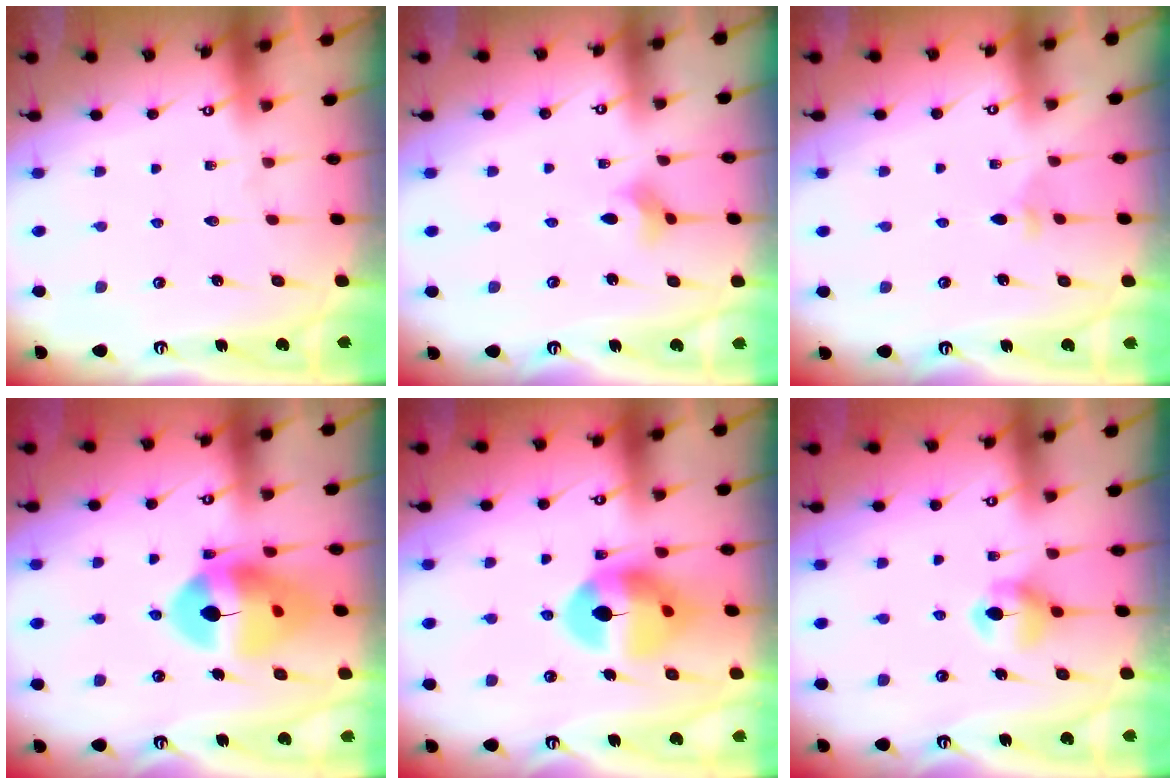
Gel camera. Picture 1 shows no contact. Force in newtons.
{"total": 2.6, "press": 2.6, "slide": 0.5}
{"total": 2.5, "press": 2.4, "slide": 0.6}
{"total": 14.3, "press": 14.2, "slide": 1.5}
{"total": 11.2, "press": 11.2, "slide": 0.9}
{"total": 5.9, "press": 5.9, "slide": 0.7}